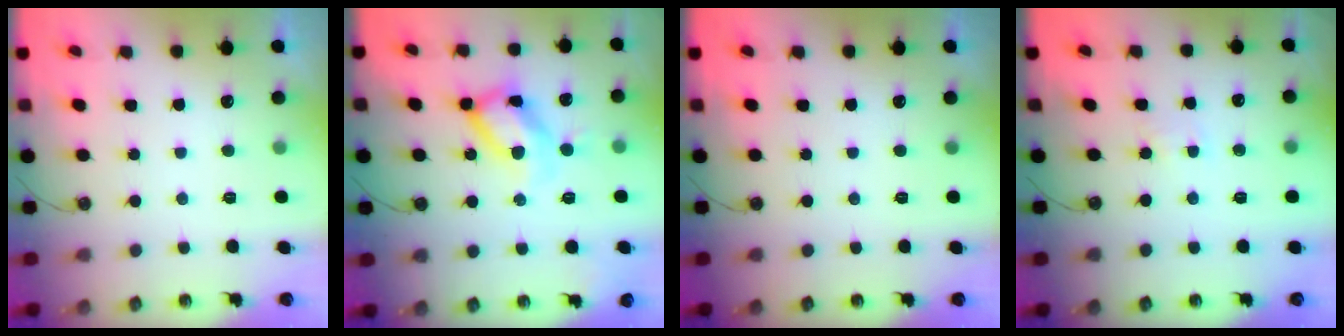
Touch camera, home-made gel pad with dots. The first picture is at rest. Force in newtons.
{"total": 16.0, "press": 15.9, "slide": 1.0}
{"total": 0.0}
{"total": 2.8, "press": 2.8, "slide": 0.3}